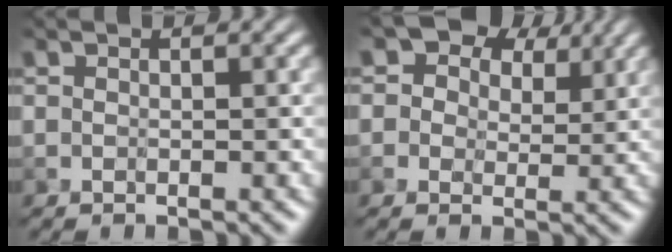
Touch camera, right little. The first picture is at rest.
{"total": 7.3, "force": [4.4, 4.9, 3.2], "torque": [-0.048, 0.012, 0.049]}